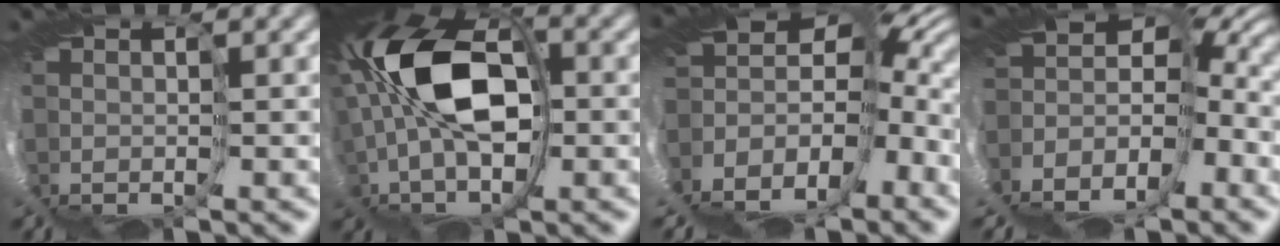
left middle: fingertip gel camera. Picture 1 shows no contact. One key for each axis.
{"total": 13.0, "fx": -0.2, "fy": 7.6, "fz": 10.5, "tx": -0.202, "ty": 0.005, "tz": -0.030}
{"total": 11.2, "fx": -6.1, "fy": 6.0, "fz": 7.3, "tx": -0.115, "ty": -0.016, "tz": -0.072}
{"total": 10.2, "fx": -5.5, "fy": 6.2, "fz": 5.8, "tx": -0.103, "ty": -0.023, "tz": -0.061}